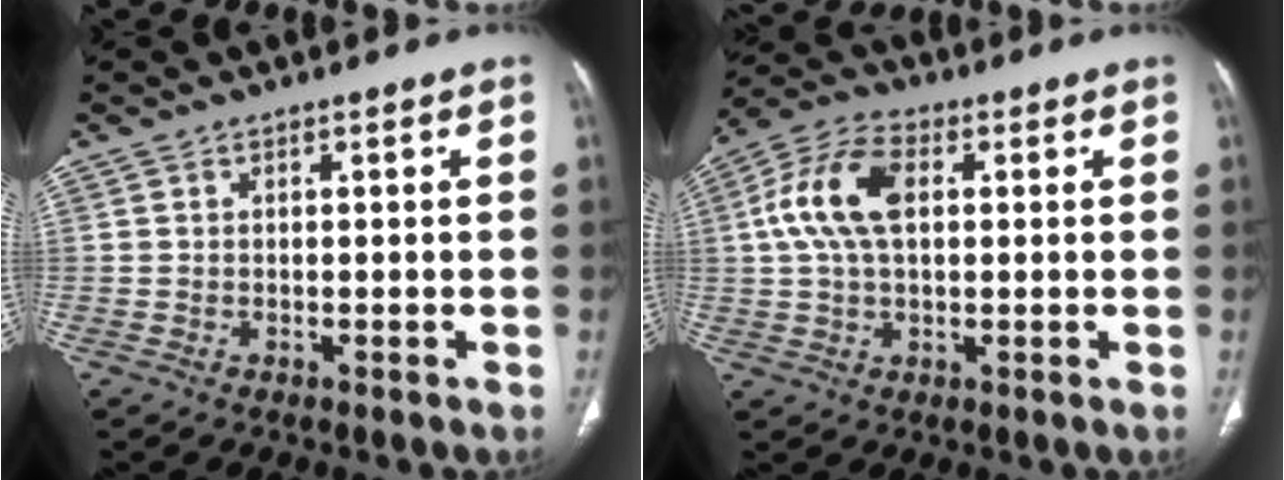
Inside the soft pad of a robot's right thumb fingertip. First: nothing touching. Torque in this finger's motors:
{"motor_torque": [-0.56, 0.82, 1.22, -0.13, 0.38]}